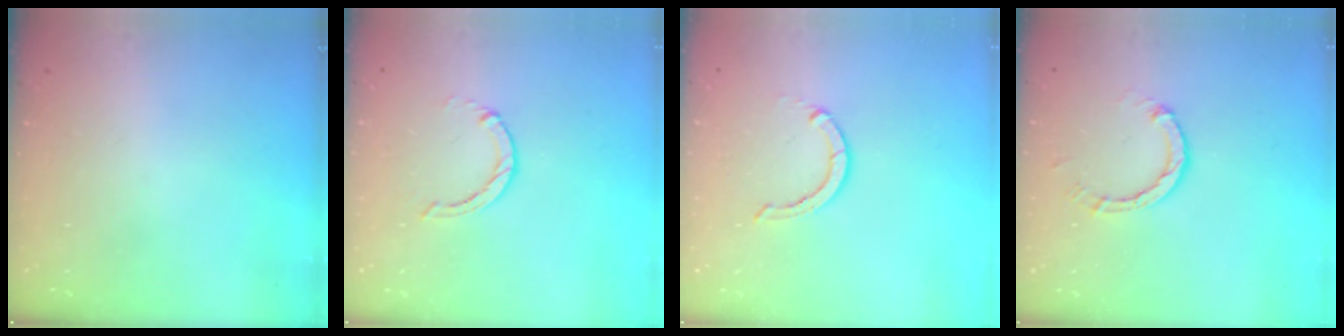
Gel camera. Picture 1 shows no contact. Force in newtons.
{"total": 0.6, "press": 0.6, "slide": 0.2}
{"total": 2.9, "press": 2.9, "slide": 0.1}
{"total": 3.0, "press": 3.0, "slide": 0.3}